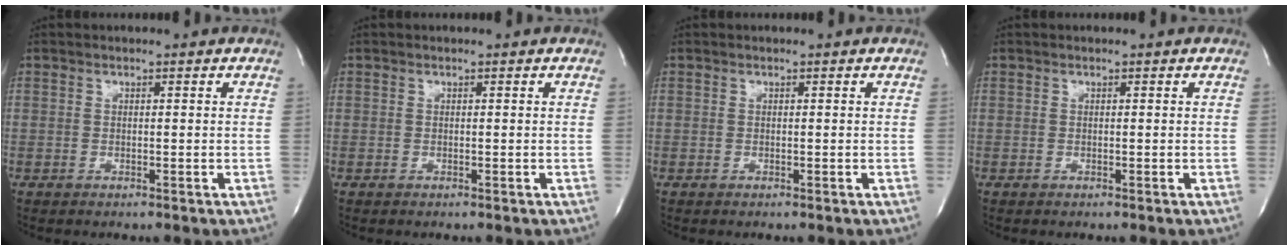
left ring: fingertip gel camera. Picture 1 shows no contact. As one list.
[{"total": 0.0}, {"total": 0.0}, {"total": 0.0}]